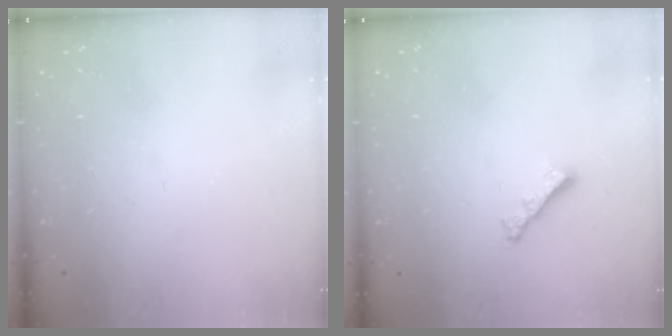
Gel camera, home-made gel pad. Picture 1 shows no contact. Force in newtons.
{"total": 2.8, "press": 2.7, "slide": 0.6}